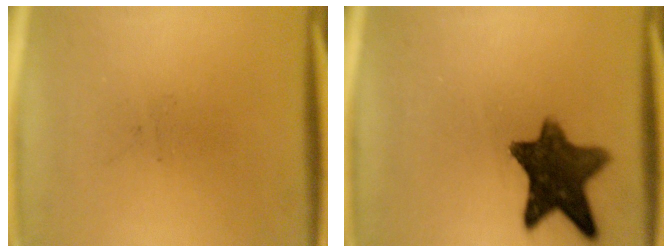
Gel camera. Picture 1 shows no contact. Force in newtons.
{"total": 11.0}